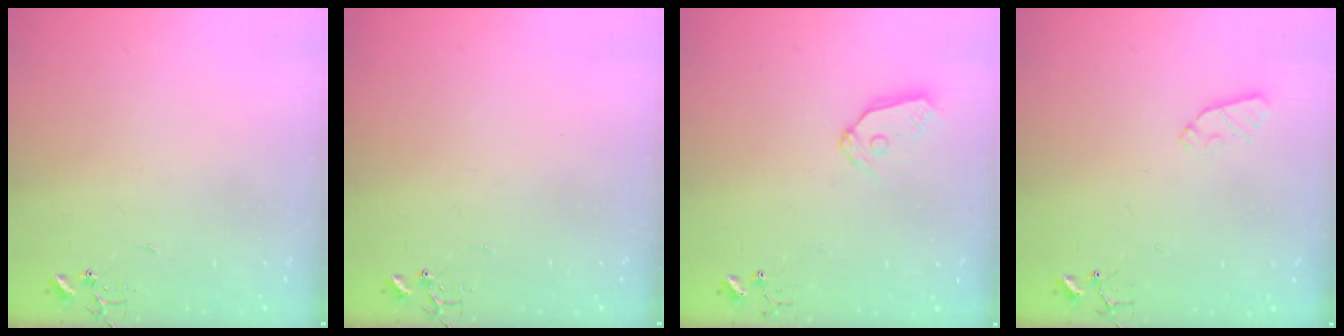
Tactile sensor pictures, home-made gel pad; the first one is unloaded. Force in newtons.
{"total": 0.0}
{"total": 7.7, "press": 7.7, "slide": 0.7}
{"total": 5.4, "press": 5.3, "slide": 0.9}